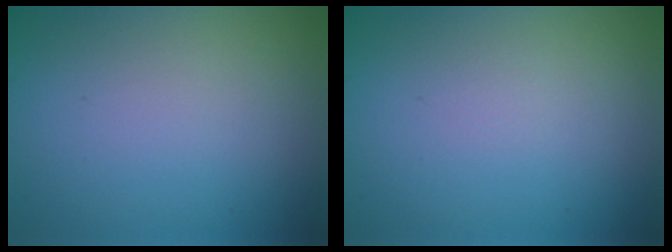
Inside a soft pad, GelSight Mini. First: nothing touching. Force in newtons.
{"total": 0.0}